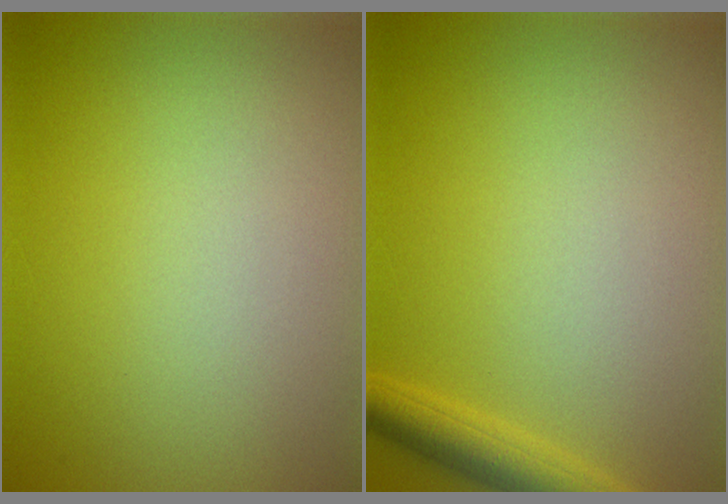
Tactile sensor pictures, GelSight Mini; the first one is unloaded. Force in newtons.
{"total": 3.0, "press": 2.9, "slide": 0.2}